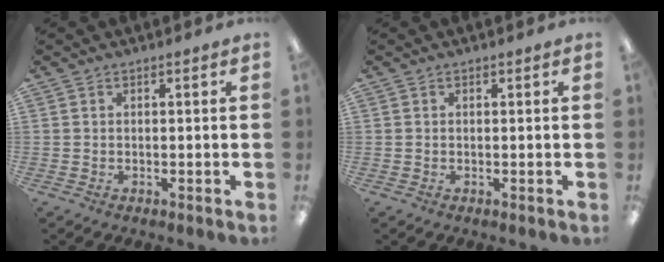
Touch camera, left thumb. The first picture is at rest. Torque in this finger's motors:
{"motor_torque": [-0.33, -0.28, -0.17, 0.10, 0.00]}